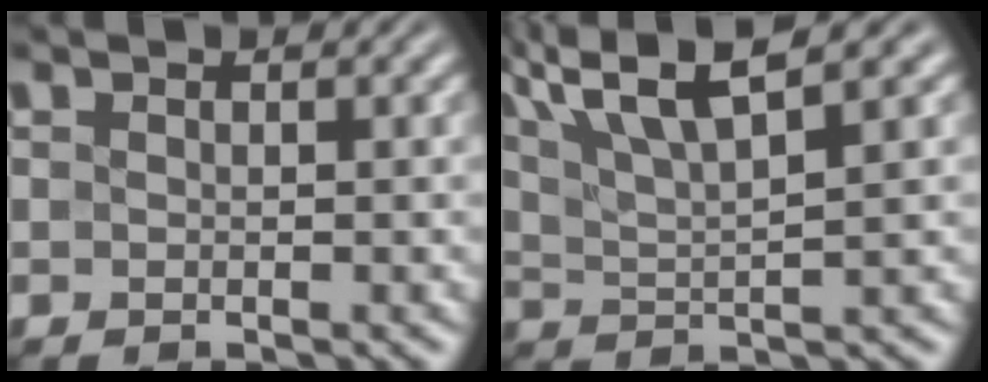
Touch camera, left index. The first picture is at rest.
{"total": 7.0, "force": [4.3, 1.7, 5.3], "torque": [-0.095, 0.019, 0.078]}